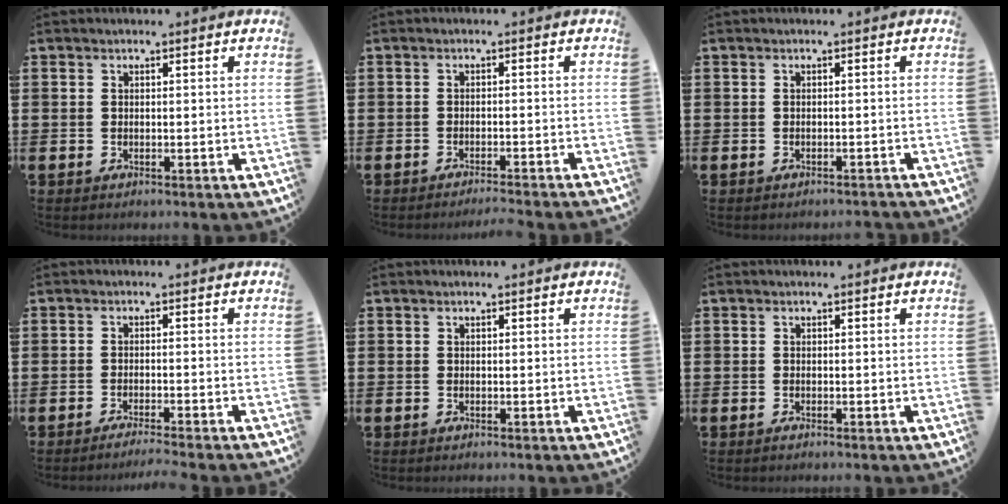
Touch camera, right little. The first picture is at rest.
{"total": 1.4, "force": [-1.3, -0.3, 0.2], "torque": [-0.003, 0.002, -0.026]}
{"total": 0.0}
{"total": 1.5, "force": [-1.4, -0.2, 0.6], "torque": [-0.007, 0.000, -0.027]}
{"total": 0.0}
{"total": 0.0}